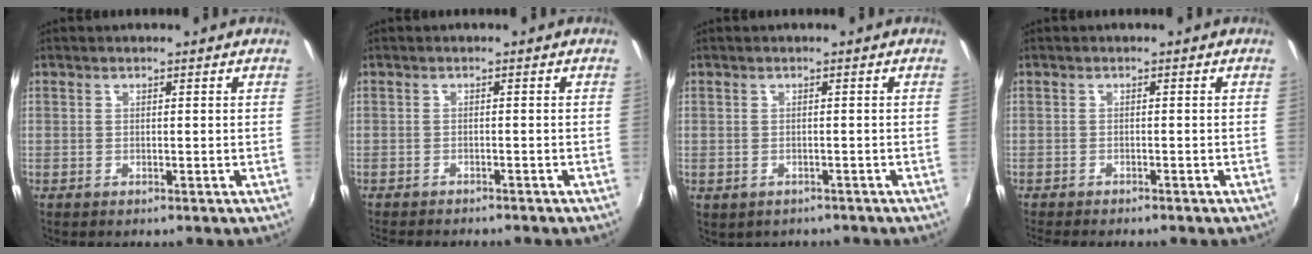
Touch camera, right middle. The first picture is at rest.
{"total": 4.9, "force": [-4.6, 0.6, 1.7], "torque": [-0.043, -0.015, -0.071]}
{"total": 1.6, "force": [-0.9, 1.2, 0.5], "torque": [-0.015, -0.006, -0.008]}
{"total": 4.0, "force": [-3.7, 0.3, 1.5], "torque": [-0.035, -0.017, -0.061]}